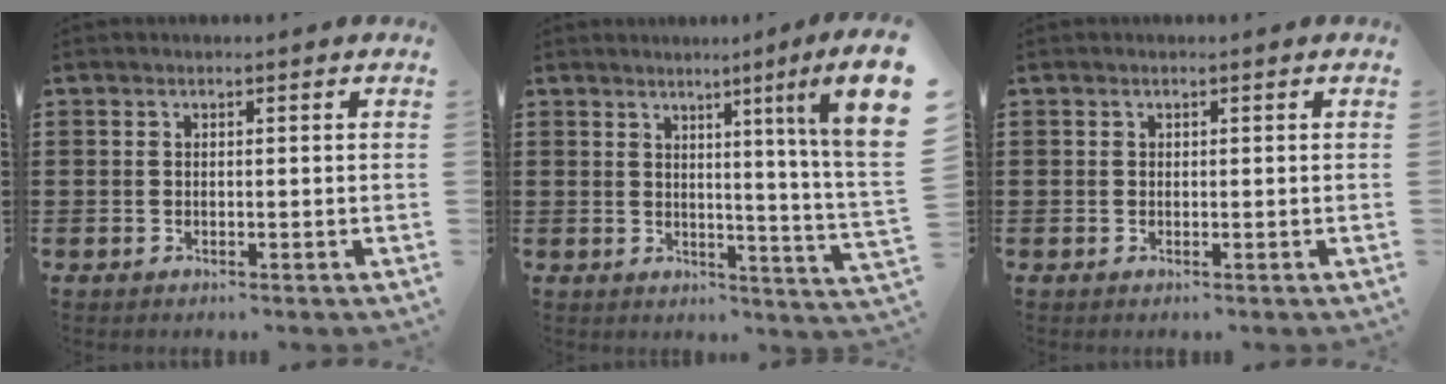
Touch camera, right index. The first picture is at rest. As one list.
[{"total": 5.5, "force": [2.7, -0.9, 4.7], "torque": [-0.089, -0.024, 0.032]}, {"total": 0.0}]